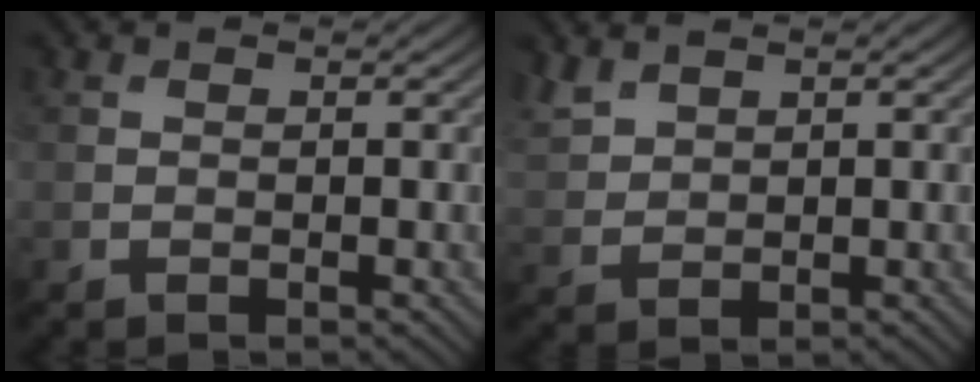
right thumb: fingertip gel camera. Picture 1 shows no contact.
{"total": 3.0, "force": [2.4, 1.3, 1.3], "torque": [-0.040, 0.006, 0.058]}